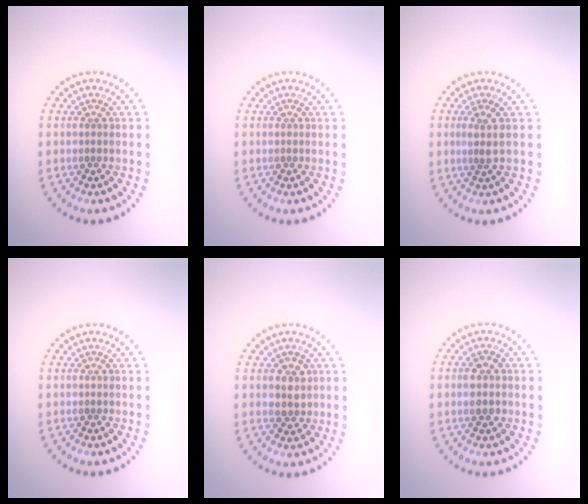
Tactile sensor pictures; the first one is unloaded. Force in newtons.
{"total": 0.0}
{"total": 1.6, "press": 1.1, "slide": 1.1}
{"total": 0.0}
{"total": 2.0, "press": 1.9, "slide": 0.7}
{"total": 1.9, "press": 1.9, "slide": 0.0}